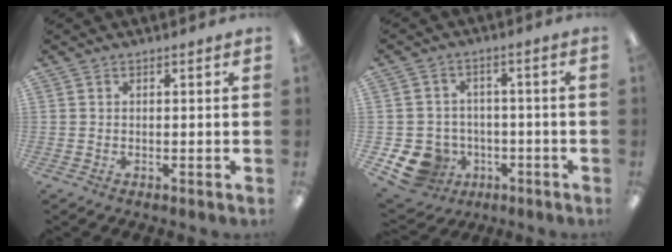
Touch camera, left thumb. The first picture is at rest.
{"total": 9.7, "force": [-4.4, 8.1, 3.2], "torque": [-0.090, 0.021, -0.072]}